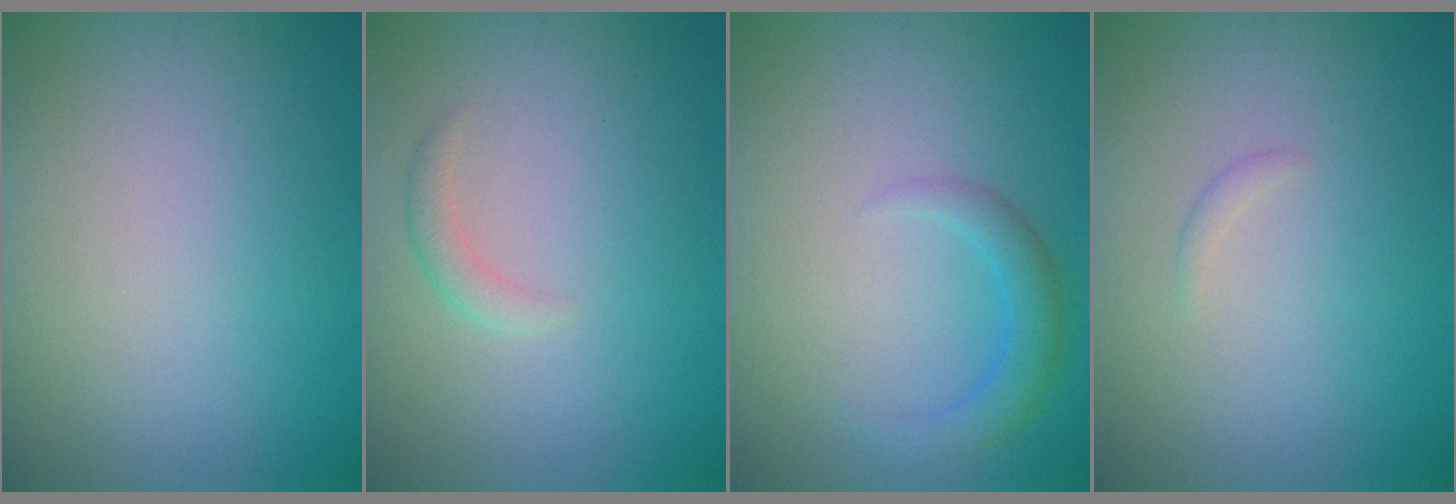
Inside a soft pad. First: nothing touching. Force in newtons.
{"total": 1.2, "press": 1.2, "slide": 0.1}
{"total": 2.4, "press": 2.4, "slide": 0.1}
{"total": 0.5, "press": 0.5, "slide": 0.0}